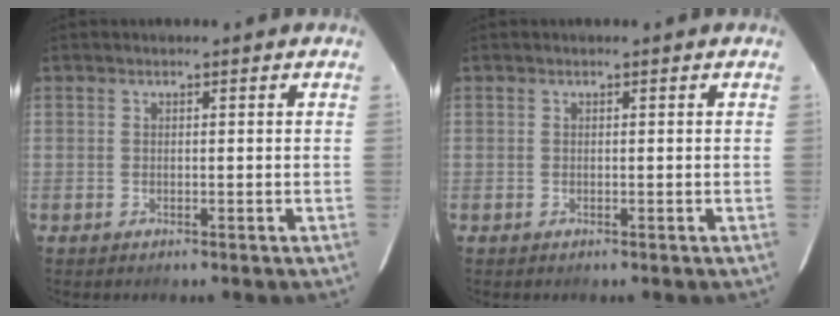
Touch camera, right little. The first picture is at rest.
{"total": 0.0}